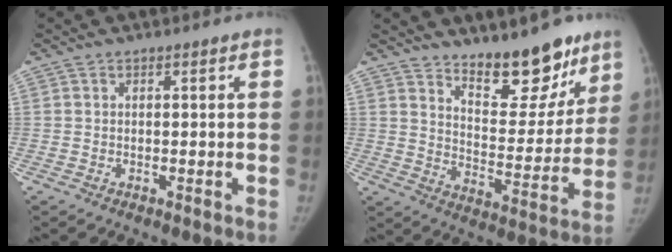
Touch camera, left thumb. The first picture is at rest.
{"total": 16.0, "force": [11.8, 6.4, 8.8], "torque": [-0.062, -0.095, 0.180]}